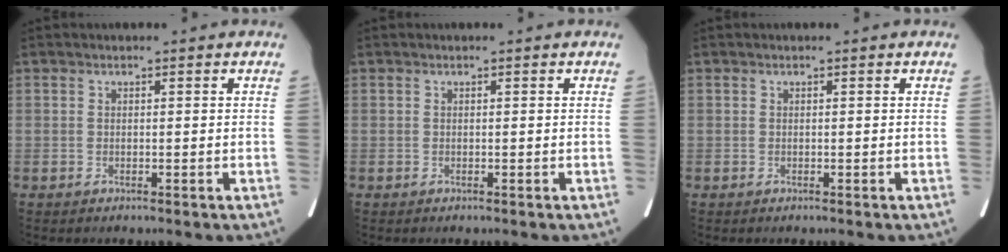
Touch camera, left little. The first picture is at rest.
{"total": 0.0}
{"total": 0.0}